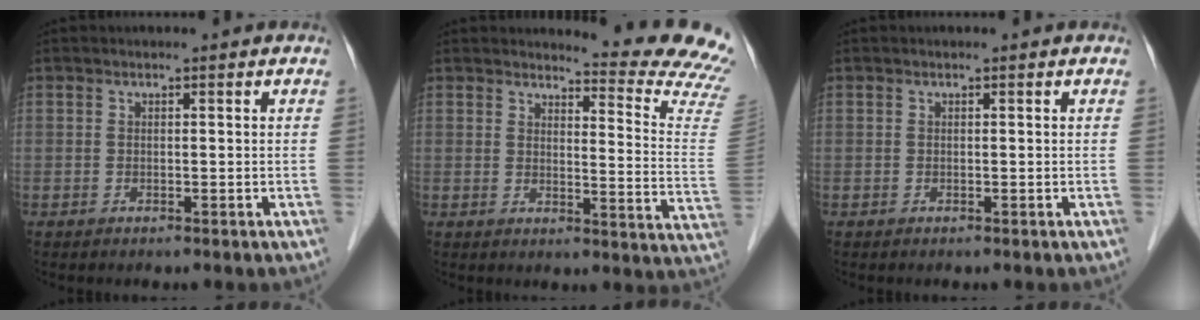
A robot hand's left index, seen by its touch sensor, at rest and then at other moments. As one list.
[{"total": 13.8, "force": [13.4, -0.8, 3.0], "torque": [-0.028, -0.135, 0.125]}, {"total": 0.0}]